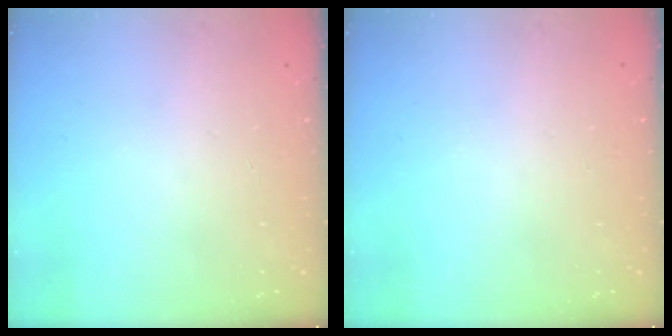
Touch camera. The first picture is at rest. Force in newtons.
{"total": 0.0}